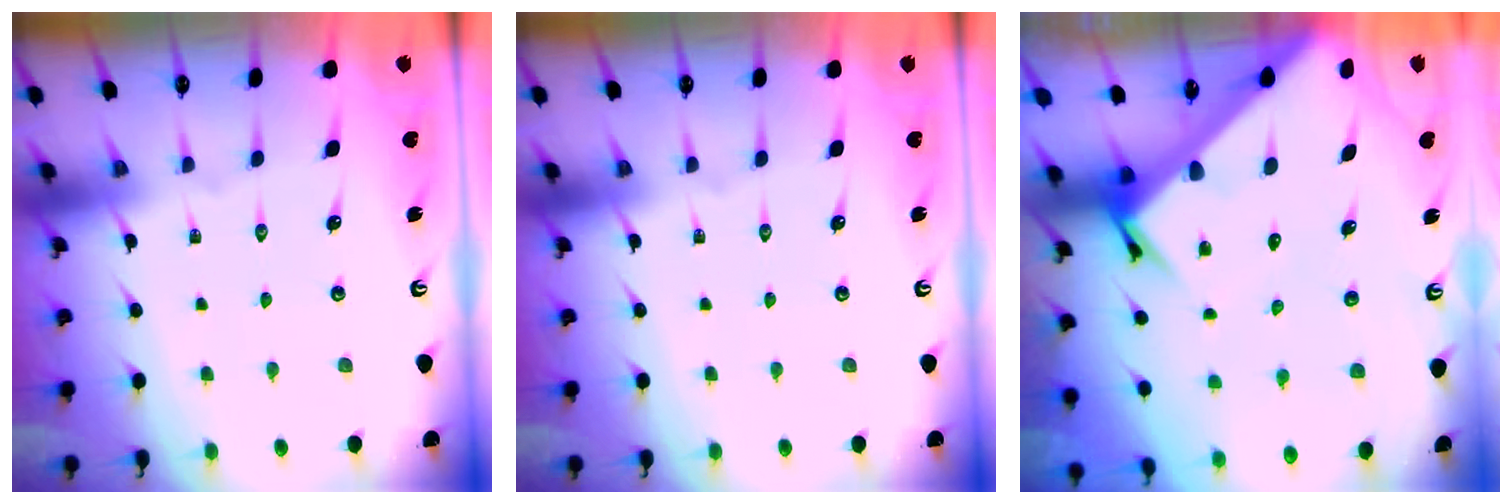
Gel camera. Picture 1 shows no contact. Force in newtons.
{"total": 0.0}
{"total": 7.2, "press": 7.2, "slide": 0.5}